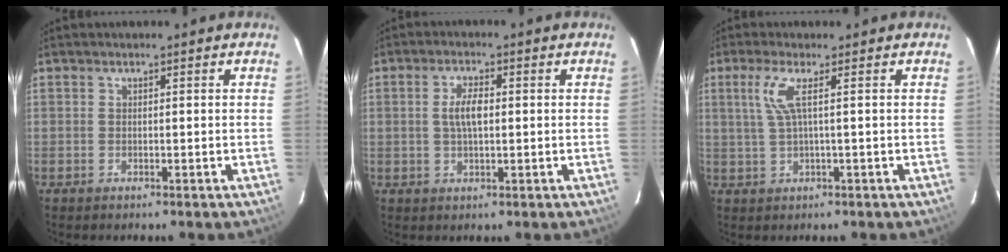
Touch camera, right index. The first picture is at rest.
{"total": 4.3, "force": [0.4, 1.7, 4.0], "torque": [-0.077, 0.005, 0.010]}
{"total": 4.1, "force": [1.0, -0.5, 3.9], "torque": [-0.074, 0.004, 0.028]}